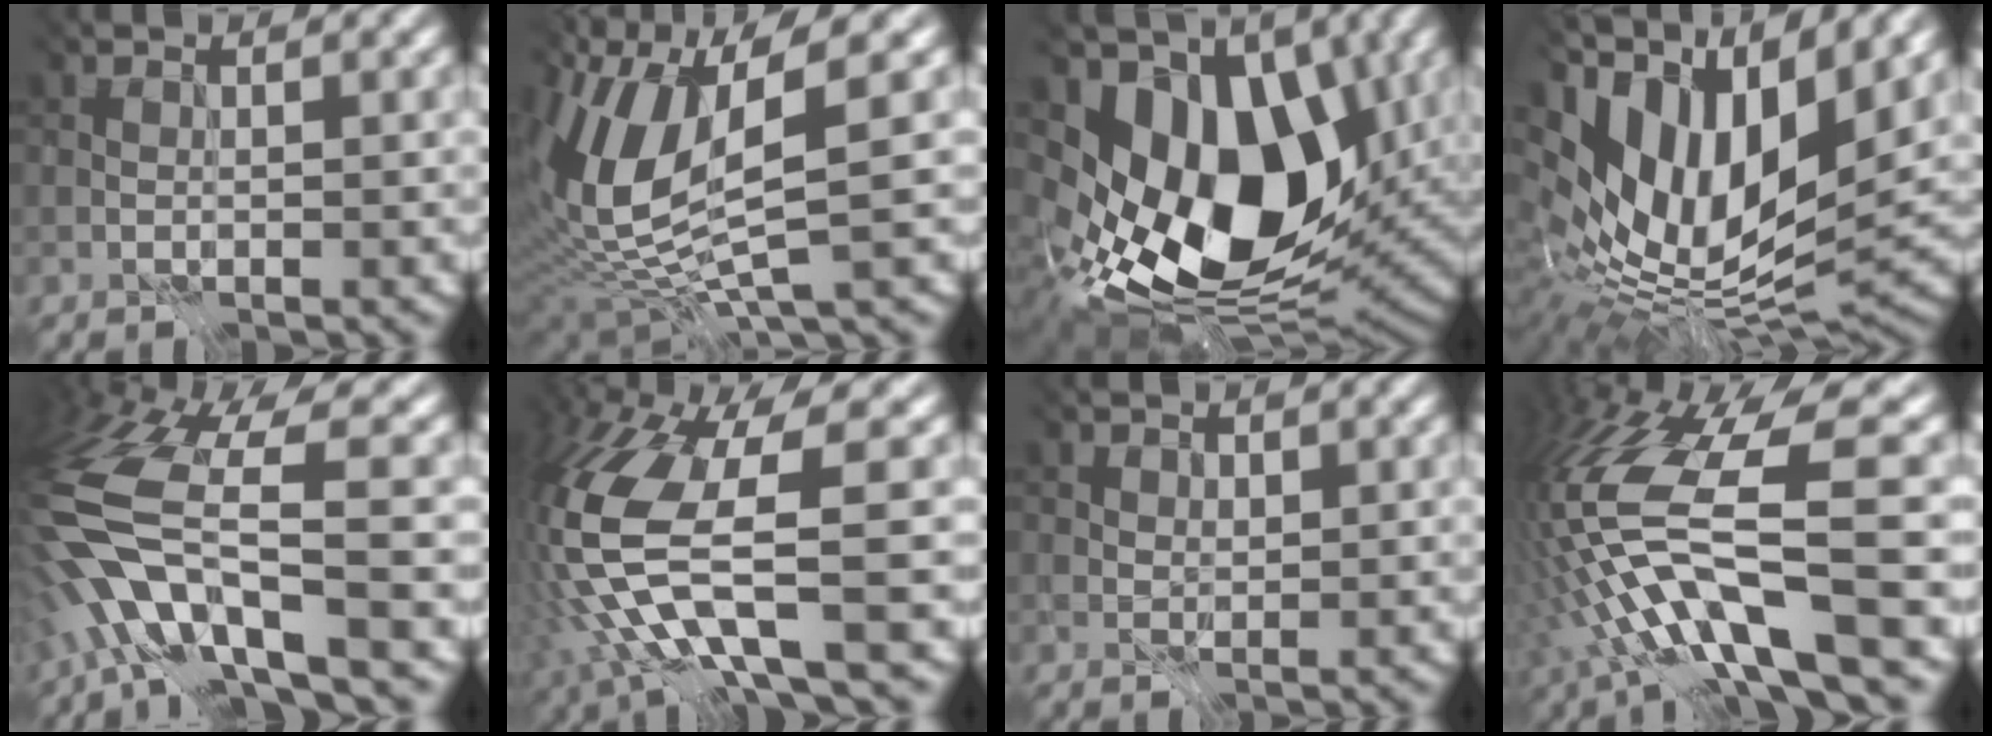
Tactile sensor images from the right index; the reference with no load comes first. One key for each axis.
{"total": 9.0, "fx": -0.4, "fy": 2.7, "fz": 8.5, "tx": -0.207, "ty": -0.022, "tz": 0.023}
{"total": 15.4, "fx": -1.1, "fy": 9.7, "fz": 11.9, "tx": -0.234, "ty": -0.021, "tz": 0.013}
{"total": 14.0, "fx": 1.1, "fy": 5.8, "fz": 12.7, "tx": -0.260, "ty": 0.006, "tz": 0.045}
{"total": 10.4, "fx": -5.6, "fy": 1.4, "fz": 8.6, "tx": -0.183, "ty": -0.010, "tz": -0.073}
{"total": 10.7, "fx": -3.9, "fy": 1.9, "fz": 9.8, "tx": -0.225, "ty": -0.030, "tz": -0.036}
{"total": 1.3, "fx": -0.9, "fy": -0.5, "fz": -0.8, "tx": 0.008, "ty": -0.021, "tz": 0.007}
{"total": 11.1, "fx": -5.4, "fy": 0.9, "fz": 9.6, "tx": -0.203, "ty": -0.004, "tz": -0.063}